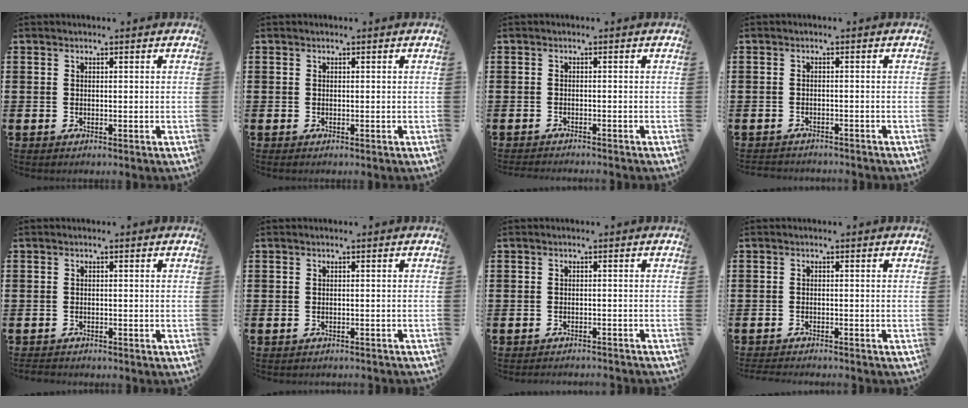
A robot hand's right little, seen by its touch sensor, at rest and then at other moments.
{"total": 0.0}
{"total": 0.8, "force": [-0.8, -0.1, 0.0], "torque": [-0.001, -0.001, -0.017]}
{"total": 1.1, "force": [-1.1, 0.0, -0.1], "torque": [-0.003, 0.001, -0.023]}
{"total": 0.7, "force": [-0.6, 0.1, 0.0], "torque": [-0.003, -0.001, -0.013]}
{"total": 0.6, "force": [-0.6, 0.0, 0.0], "torque": [-0.002, -0.001, -0.011]}
{"total": 1.2, "force": [-1.1, -0.2, 0.0], "torque": [-0.001, 0.003, -0.024]}
{"total": 1.1, "force": [-1.1, -0.1, 0.1], "torque": [-0.003, -0.001, -0.021]}